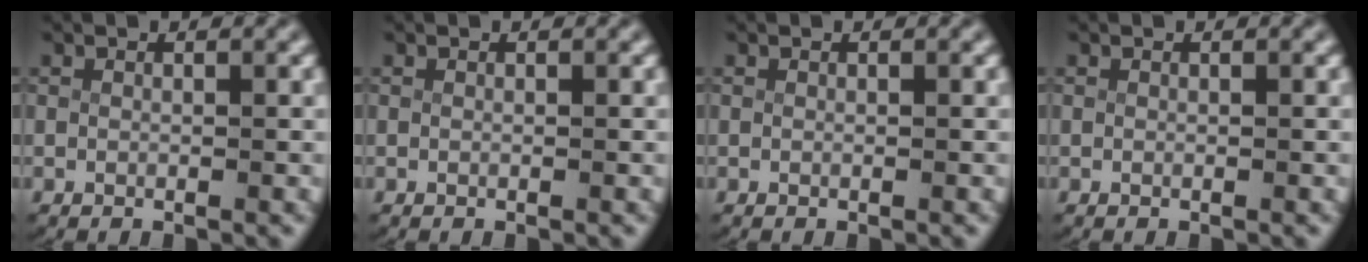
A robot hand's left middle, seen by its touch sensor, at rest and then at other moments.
{"total": 0.0}
{"total": 0.0}
{"total": 0.0}